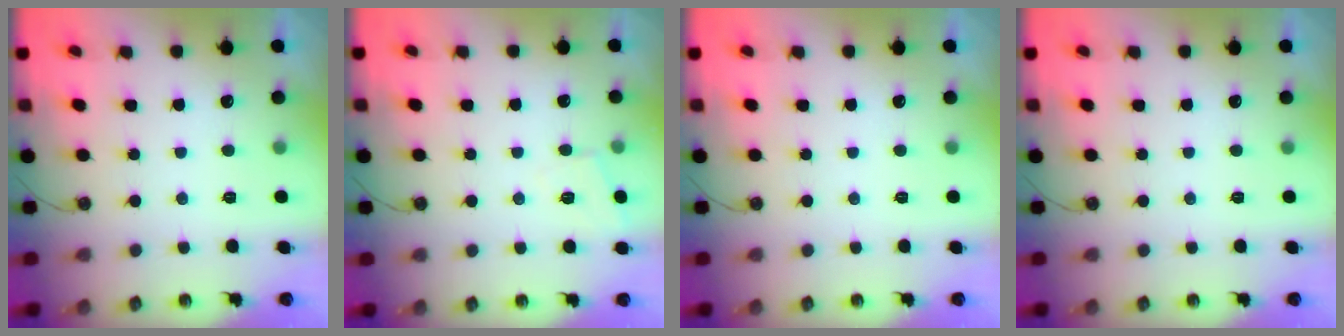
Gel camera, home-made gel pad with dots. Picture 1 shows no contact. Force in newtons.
{"total": 4.4, "press": 4.4, "slide": 0.6}
{"total": 0.0}
{"total": 0.0}